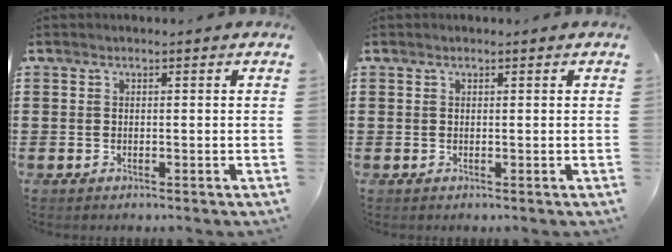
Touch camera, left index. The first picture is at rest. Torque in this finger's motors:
{"motor_torque": [0.03, -0.01, -0.02, -0.01]}